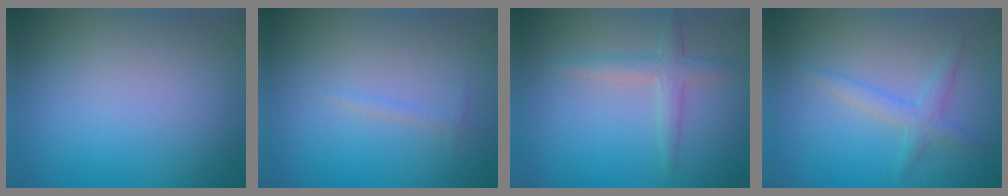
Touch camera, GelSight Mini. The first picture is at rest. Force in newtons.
{"total": 0.6, "press": 0.6, "slide": 0.0}
{"total": 2.1, "press": 2.1, "slide": 0.0}
{"total": 1.9, "press": 1.9, "slide": 0.1}